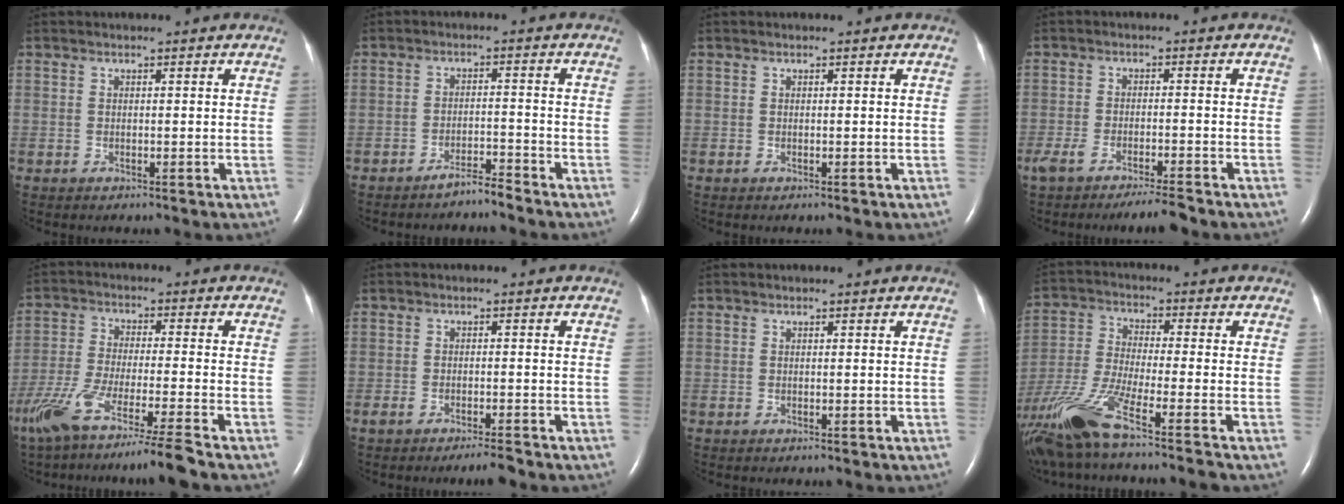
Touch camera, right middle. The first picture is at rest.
{"total": 2.8, "force": [-2.7, -0.3, 0.7], "torque": [-0.013, -0.010, -0.048]}
{"total": 0.0}
{"total": 5.9, "force": [-4.8, 0.3, 3.3], "torque": [-0.059, -0.009, -0.083]}
{"total": 14.1, "force": [-10.9, -1.6, 8.8], "torque": [-0.167, -0.055, -0.188]}
{"total": 2.7, "force": [-2.3, 0.1, 1.4], "torque": [-0.031, -0.003, -0.040]}
{"total": 0.0}
{"total": 15.6, "force": [-11.6, -0.7, 10.5], "torque": [-0.231, -0.035, -0.218]}